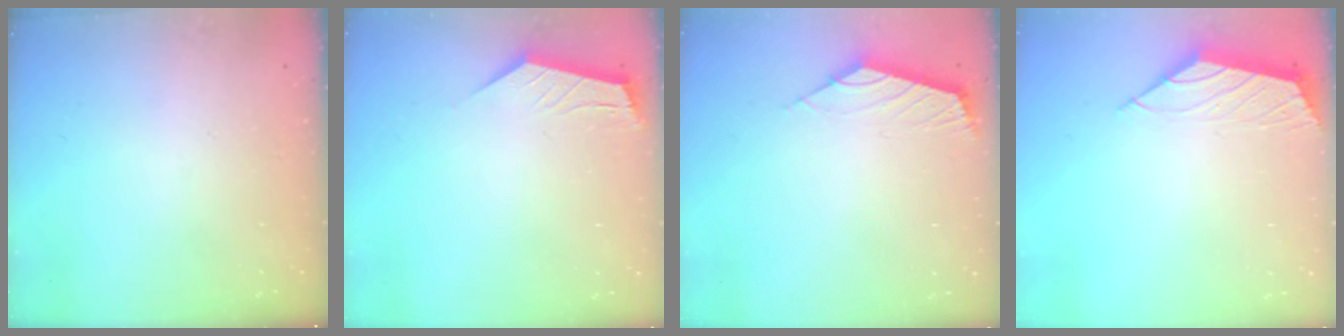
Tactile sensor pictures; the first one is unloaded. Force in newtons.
{"total": 1.6, "press": 1.6, "slide": 0.2}
{"total": 2.4, "press": 2.3, "slide": 0.6}
{"total": 2.2, "press": 2.2, "slide": 0.5}